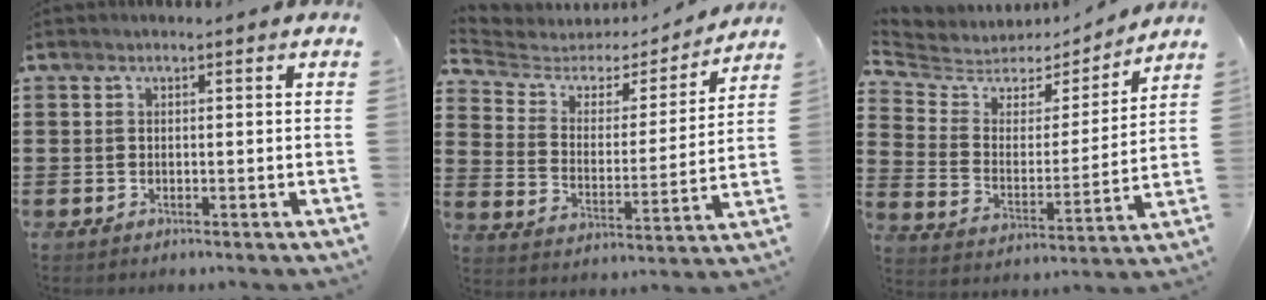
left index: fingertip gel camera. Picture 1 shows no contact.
{"total": 4.2, "force": [3.4, 2.3, 1.1], "torque": [-0.049, -0.022, 0.050]}
{"total": 5.0, "force": [4.4, 2.2, 0.5], "torque": [-0.046, -0.031, 0.071]}